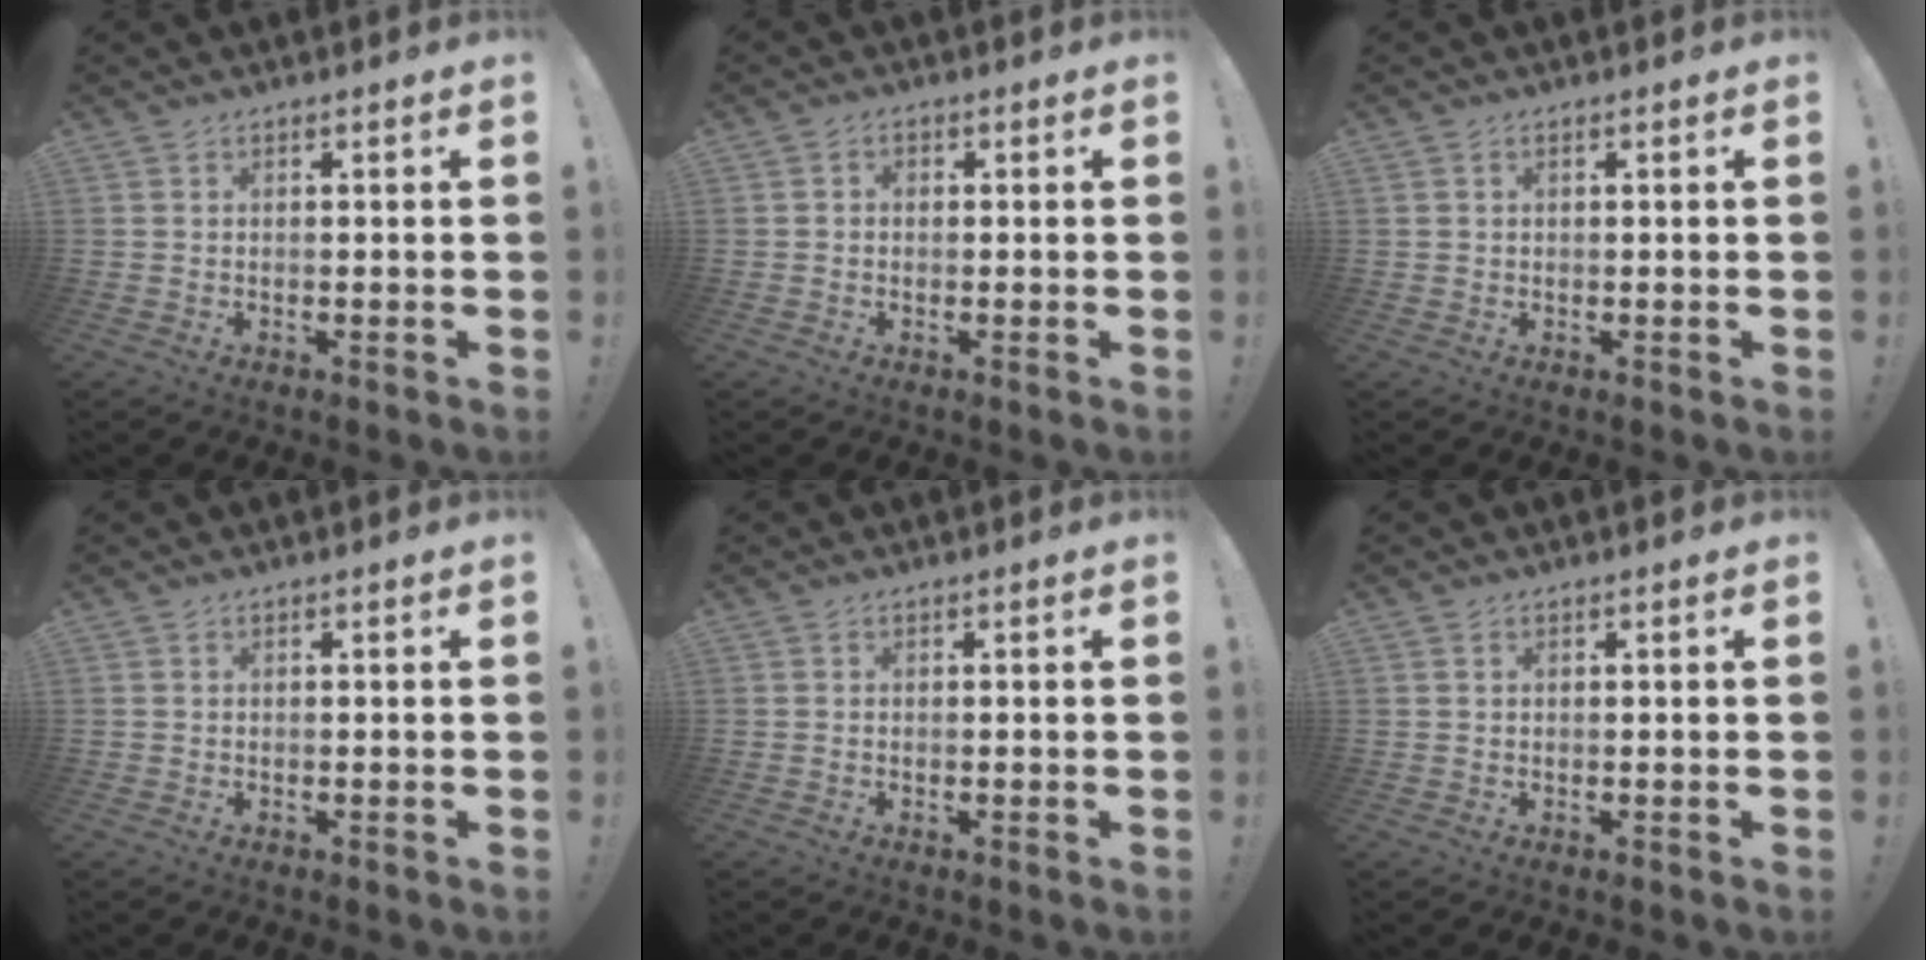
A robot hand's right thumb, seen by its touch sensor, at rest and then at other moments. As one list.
[{"total": 1.3, "force": [-0.3, 0.9, 0.8], "torque": [-0.014, 0.006, -0.006]}, {"total": 0.9, "force": [0.4, 0.8, 0.2], "torque": [-0.010, 0.006, 0.009]}, {"total": 0.0}, {"total": 0.0}, {"total": 0.5, "force": [0.3, 0.3, 0.2], "torque": [-0.010, 0.003, 0.009]}]